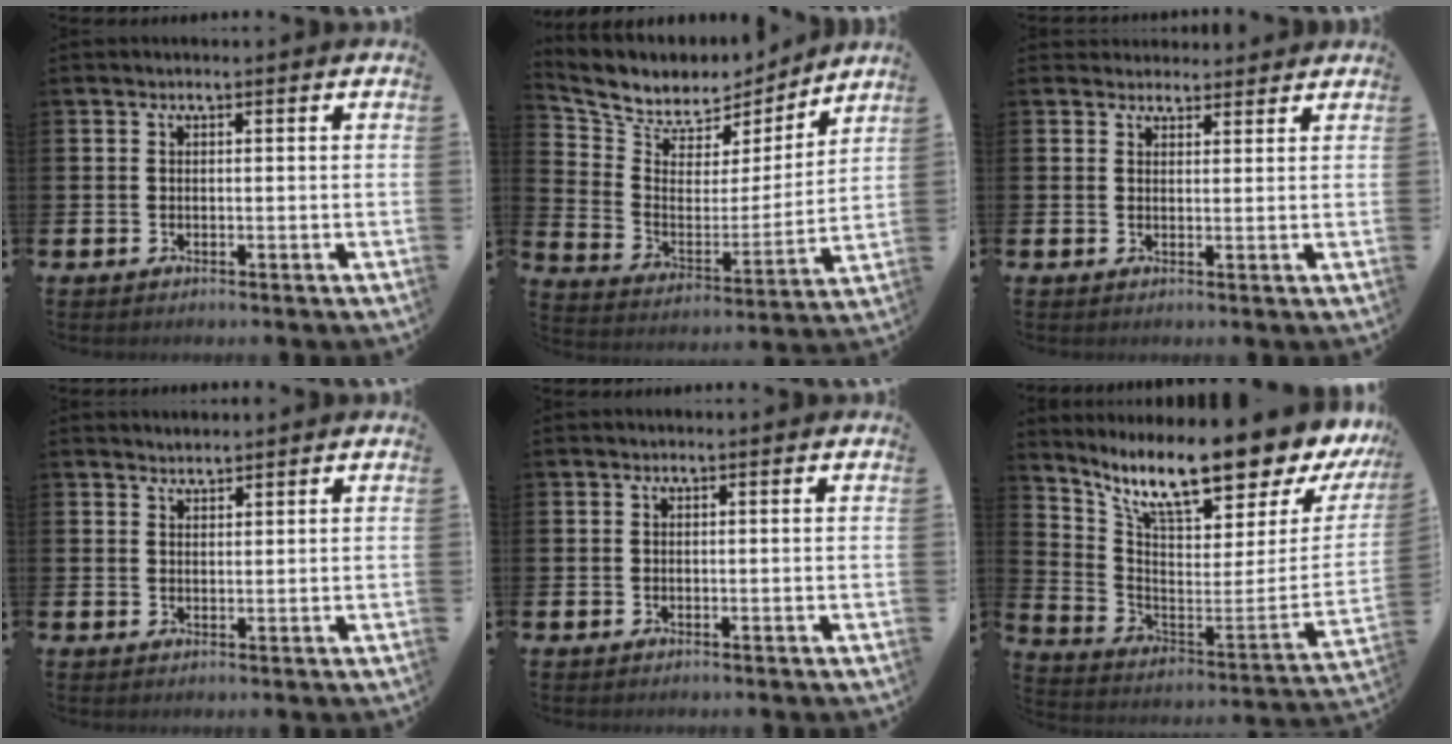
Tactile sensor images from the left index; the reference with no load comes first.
{"total": 7.5, "force": [6.7, 3.3, 0.9], "torque": [-0.064, -0.049, 0.117]}
{"total": 2.7, "force": [2.5, 1.0, -0.3], "torque": [0.014, -0.013, 0.044]}
{"total": 2.0, "force": [2.0, 0.4, -0.1], "torque": [0.004, -0.006, 0.036]}
{"total": 0.0}
{"total": 12.1, "force": [9.8, 2.4, 6.7], "torque": [-0.145, -0.083, 0.161]}